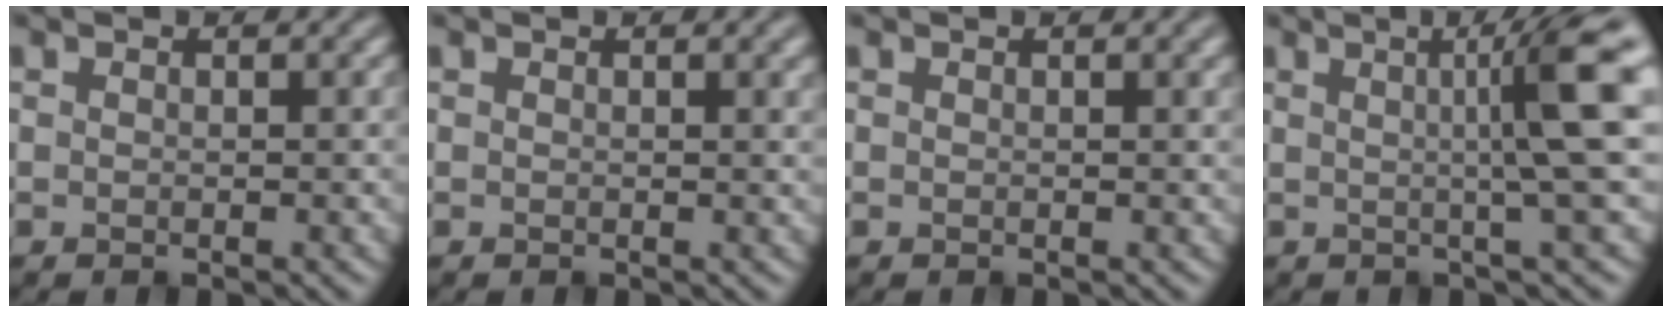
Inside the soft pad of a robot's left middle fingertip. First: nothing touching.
{"total": 2.1, "force": [1.2, 0.6, 1.6], "torque": [-0.014, 0.007, 0.017]}
{"total": 1.4, "force": [0.9, 0.3, 1.0], "torque": [-0.009, 0.005, 0.012]}
{"total": 7.7, "force": [1.5, 0.9, 7.5], "torque": [-0.089, 0.016, 0.018]}